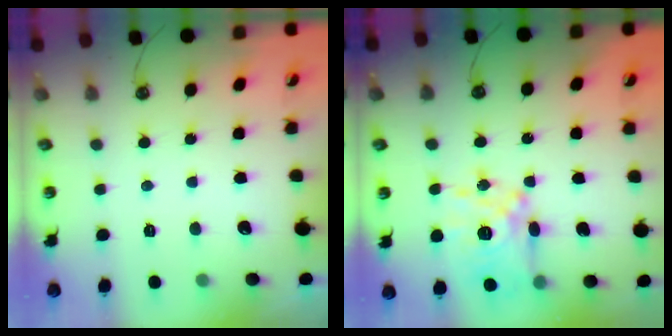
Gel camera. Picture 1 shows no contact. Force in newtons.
{"total": 13.4, "press": 13.4, "slide": 1.3}